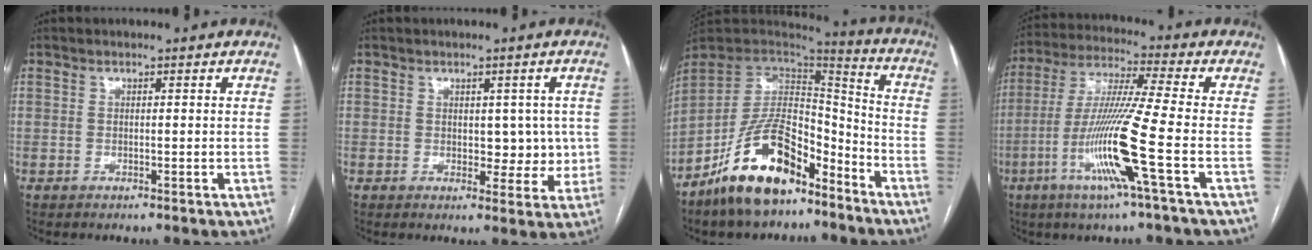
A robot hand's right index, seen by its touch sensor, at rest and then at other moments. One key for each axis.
{"total": 4.8, "fx": 0.2, "fy": 3.3, "fz": 3.5, "tx": -0.025, "ty": 0.010, "tz": 0.009}
{"total": 16.8, "fx": -10.9, "fy": 6.9, "fz": 10.7, "tx": -0.201, "ty": 0.018, "tz": -0.196}
{"total": 14.4, "fx": -4.9, "fy": -1.8, "fz": 13.4, "tx": -0.271, "ty": -0.020, "tz": -0.101}